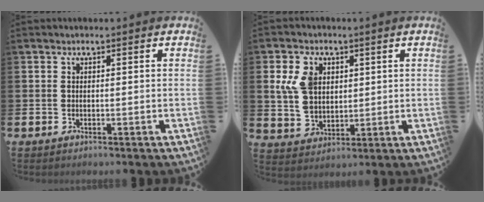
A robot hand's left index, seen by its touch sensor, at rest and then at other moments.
{"total": 6.1, "force": [2.6, 4.5, 3.3], "torque": [-0.067, 0.011, 0.045]}